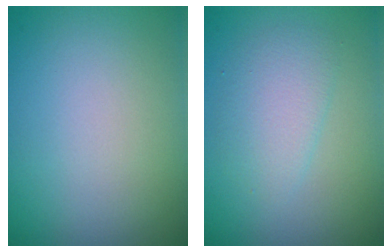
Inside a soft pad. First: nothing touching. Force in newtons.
{"total": 2.6, "press": 2.6, "slide": 0.0}